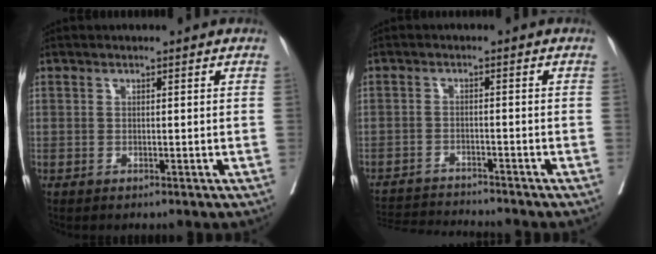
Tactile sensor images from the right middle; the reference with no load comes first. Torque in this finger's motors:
{"motor_torque": [0.92, -1.21, 0.06, 0.03]}